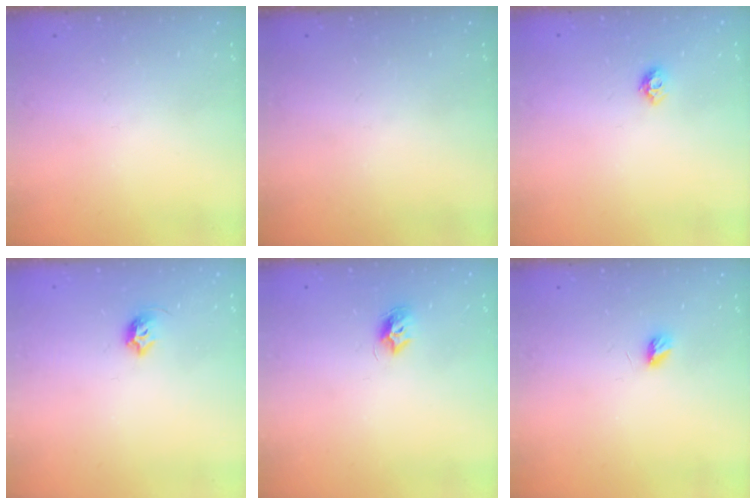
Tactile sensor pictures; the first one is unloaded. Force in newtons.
{"total": 0.0}
{"total": 6.1, "press": 6.0, "slide": 0.9}
{"total": 6.1, "press": 6.0, "slide": 1.1}
{"total": 7.1, "press": 7.1, "slide": 0.5}
{"total": 3.8, "press": 3.7, "slide": 0.5}